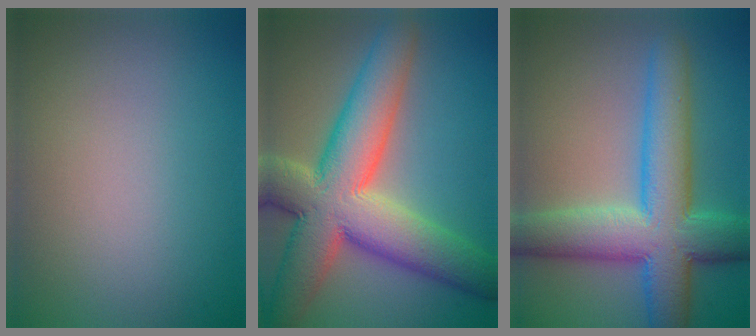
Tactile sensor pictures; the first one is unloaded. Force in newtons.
{"total": 12.1, "press": 12.1, "slide": 0.9}
{"total": 9.6, "press": 9.6, "slide": 0.2}